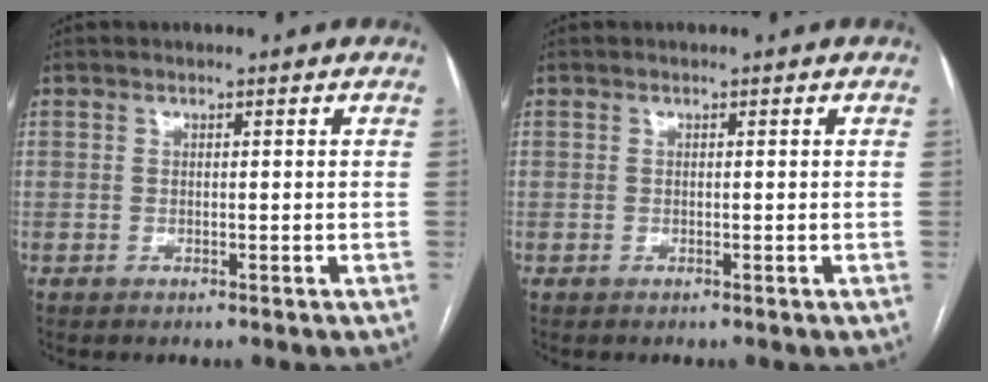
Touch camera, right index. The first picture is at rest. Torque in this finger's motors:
{"motor_torque": [0.05, 0.02, 0.00, 0.01]}